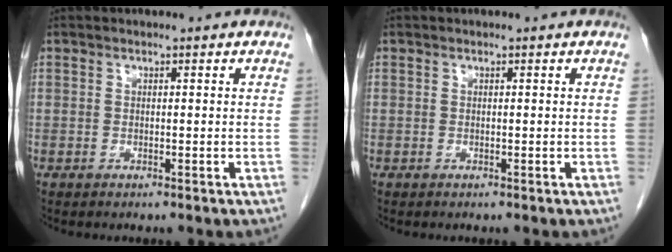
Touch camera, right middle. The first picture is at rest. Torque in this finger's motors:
{"motor_torque": [0.00, 0.00, 0.00, 0.00]}